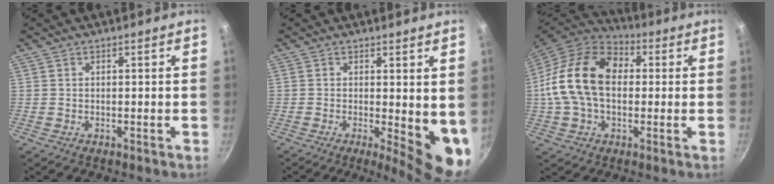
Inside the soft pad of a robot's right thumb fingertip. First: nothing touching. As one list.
[{"total": 9.0, "force": [-0.3, 3.3, 8.4], "torque": [-0.093, -0.017, 0.000]}, {"total": 18.8, "force": [1.3, 13.0, 13.5], "torque": [-0.233, 0.032, 0.007]}]